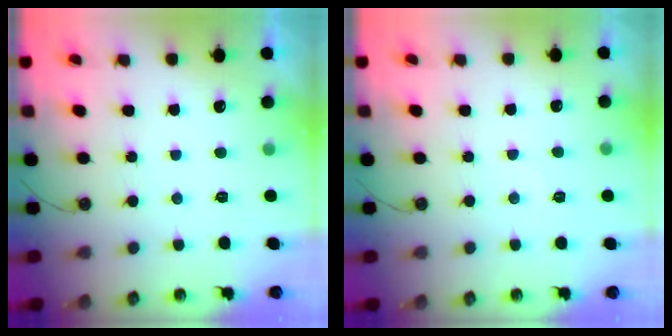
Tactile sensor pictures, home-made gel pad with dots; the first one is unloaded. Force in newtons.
{"total": 4.8, "press": 4.8, "slide": 0.6}